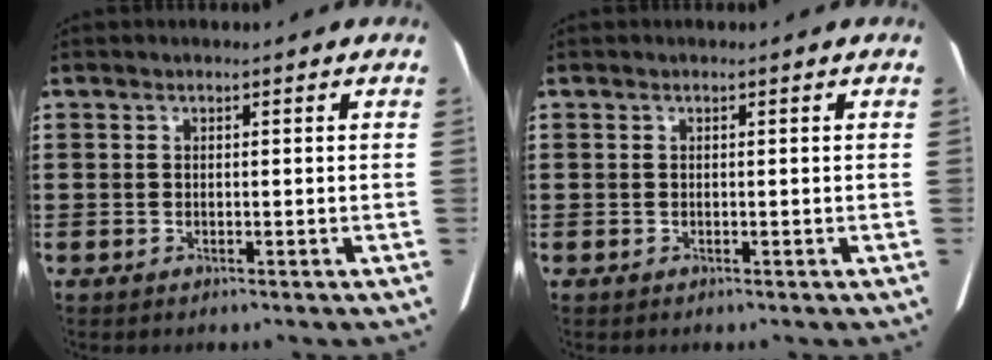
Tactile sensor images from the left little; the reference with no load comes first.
{"total": 0.0}